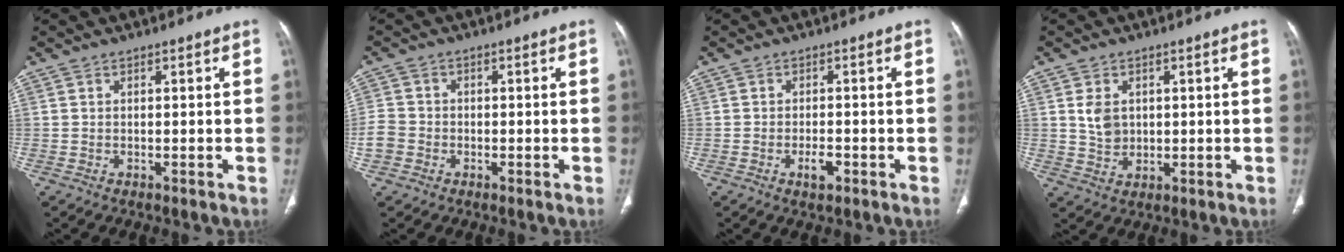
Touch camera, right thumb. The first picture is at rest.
{"total": 4.0, "force": [-1.4, 3.4, 1.4], "torque": [-0.027, 0.013, -0.032]}
{"total": 2.8, "force": [-1.3, 1.2, 2.2], "torque": [-0.037, 0.003, -0.020]}
{"total": 4.5, "force": [1.0, 3.5, 2.7], "torque": [-0.035, -0.010, 0.026]}